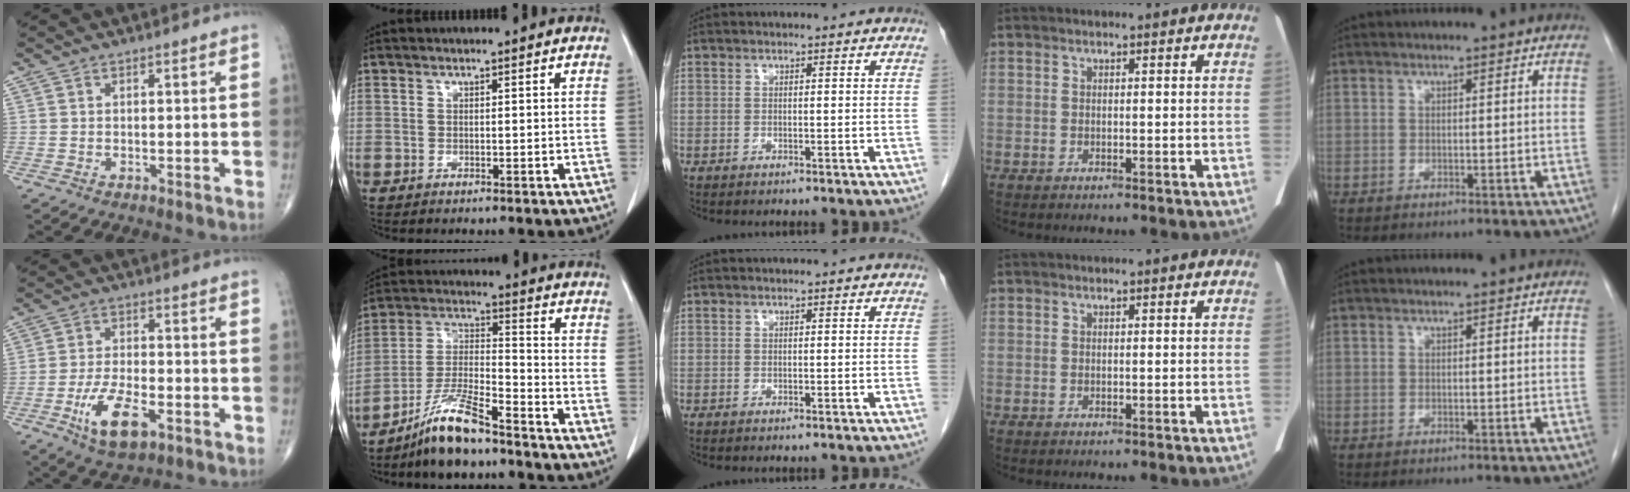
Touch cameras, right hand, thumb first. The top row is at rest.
{"thumb": {"total": 10.1, "force": [-4.3, 4.4, 8.0], "torque": [-0.151, 0.011, -0.072]}, "index": {"total": 10.7, "force": [-8.3, 1.3, 6.6], "torque": [-0.141, -0.014, -0.160]}}